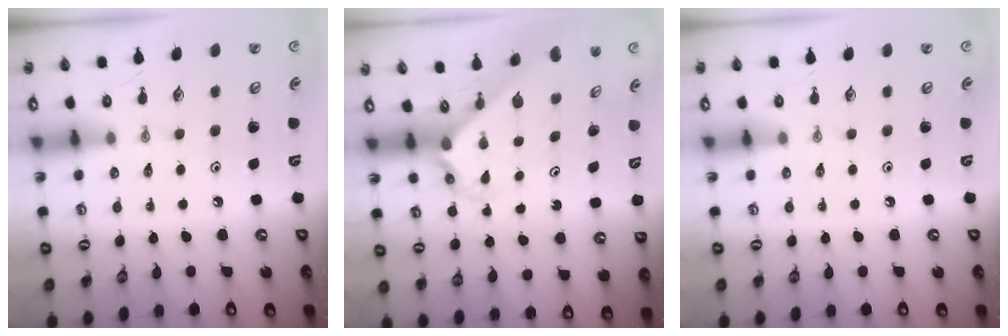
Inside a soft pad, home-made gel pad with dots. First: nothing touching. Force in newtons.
{"total": 2.3, "press": 2.3, "slide": 0.2}
{"total": 0.0}